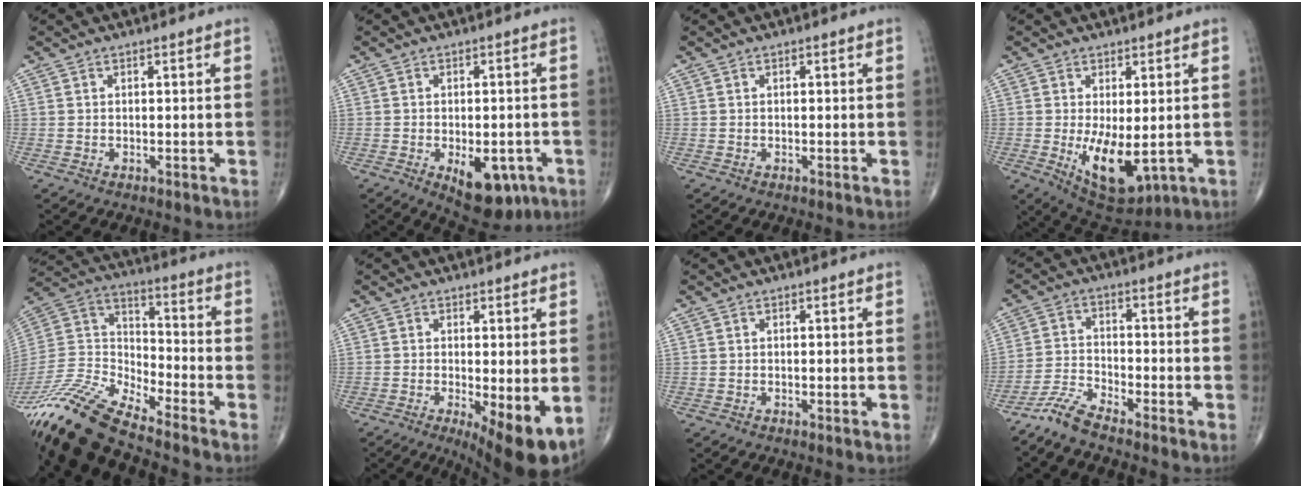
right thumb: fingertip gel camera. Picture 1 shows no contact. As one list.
[{"total": 10.6, "force": [-4.2, 5.5, 8.0], "torque": [-0.089, 0.004, -0.046]}, {"total": 0.0}, {"total": 10.2, "force": [-1.5, 4.6, 9.0], "torque": [-0.135, -0.025, -0.004]}, {"total": 15.2, "force": [-13.9, 1.6, 6.1], "torque": [-0.130, 0.067, -0.274]}, {"total": 9.0, "force": [-2.2, 2.5, 8.4], "torque": [-0.122, -0.020, -0.028]}, {"total": 0.0}, {"total": 4.8, "force": [-4.5, 0.1, 1.8], "torque": [-0.042, 0.015, -0.100]}]